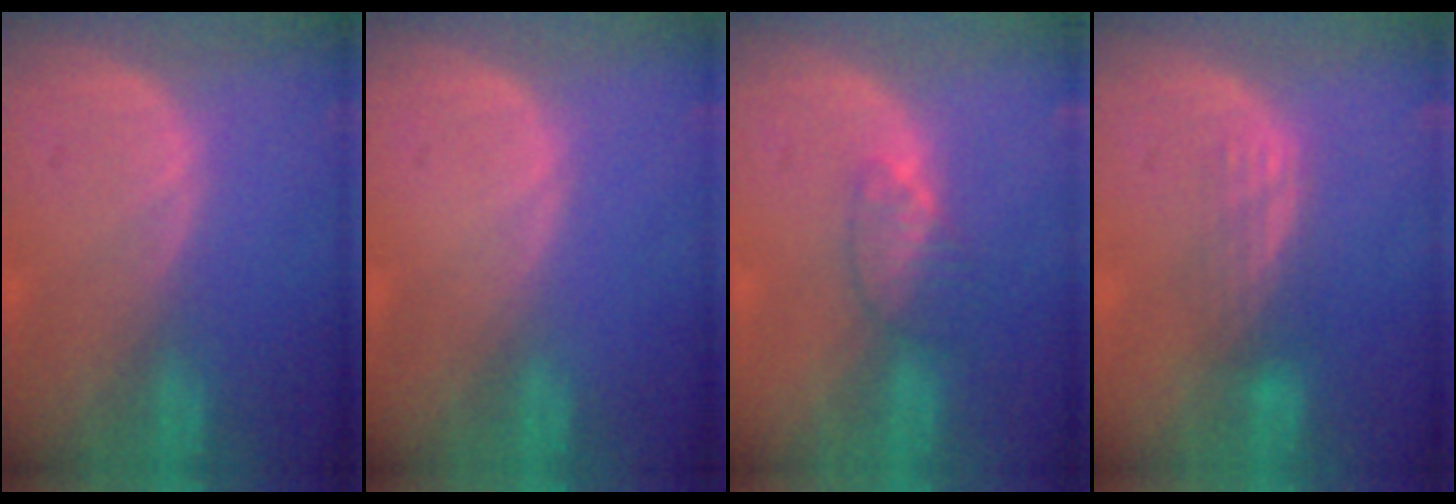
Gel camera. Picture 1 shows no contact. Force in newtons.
{"total": 0.0}
{"total": 3.3, "press": 3.1, "slide": 1.3}
{"total": 3.5, "press": 3.0, "slide": 1.9}